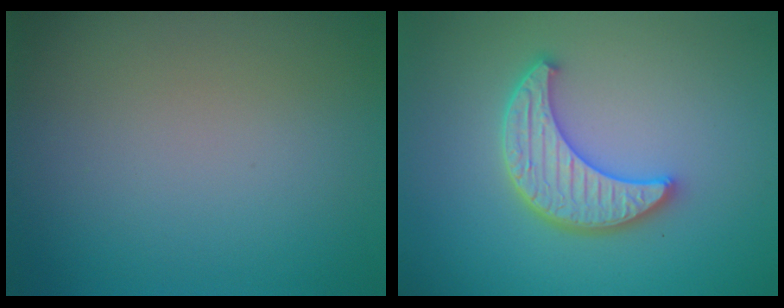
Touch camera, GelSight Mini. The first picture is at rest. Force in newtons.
{"total": 4.7, "press": 4.1, "slide": 2.4}